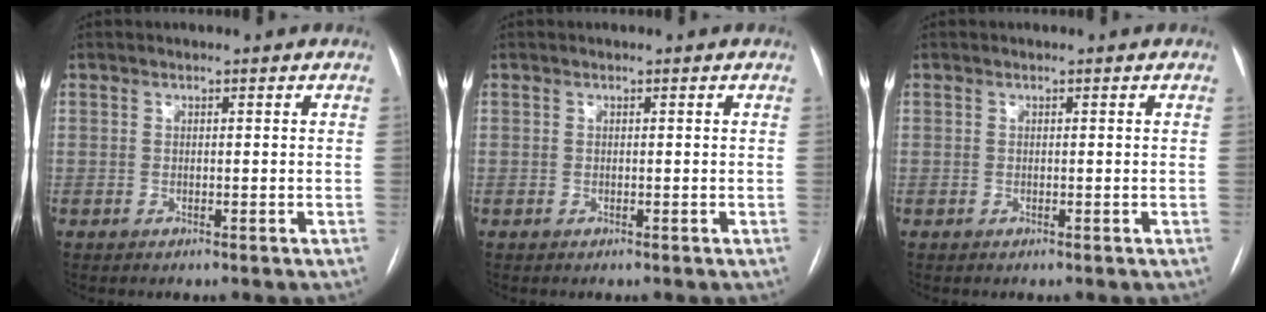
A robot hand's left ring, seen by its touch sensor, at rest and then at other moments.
{"total": 0.0}
{"total": 0.0}